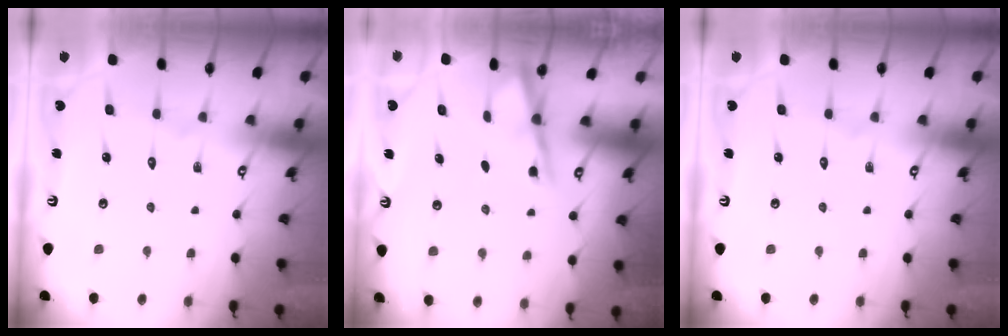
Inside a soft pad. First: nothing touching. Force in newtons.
{"total": 2.4, "press": 2.4, "slide": 0.2}
{"total": 0.0}